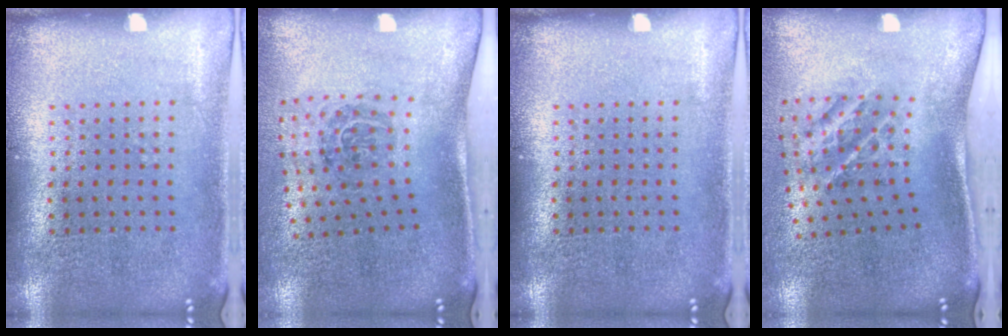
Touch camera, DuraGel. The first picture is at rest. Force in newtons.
{"total": 1.9, "press": 1.2, "slide": 1.5}
{"total": 0.0}
{"total": 1.9, "press": 1.3, "slide": 1.5}